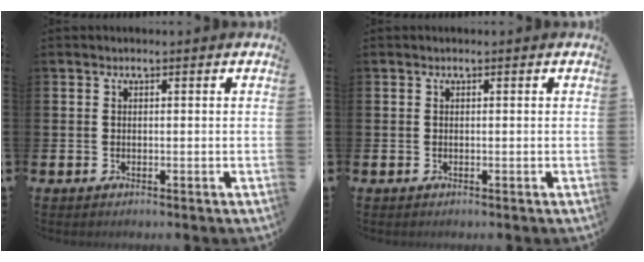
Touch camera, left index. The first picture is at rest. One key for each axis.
{"total": 0.0}